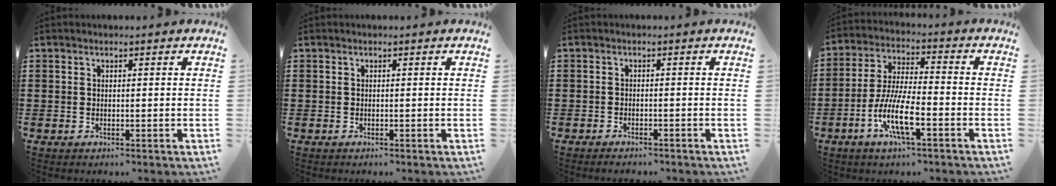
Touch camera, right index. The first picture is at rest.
{"total": 0.0}
{"total": 0.9, "force": [-0.9, 0.1, 0.1], "torque": [-0.005, 0.001, -0.017]}
{"total": 9.4, "force": [-4.1, 2.4, 8.1], "torque": [-0.186, -0.013, -0.083]}